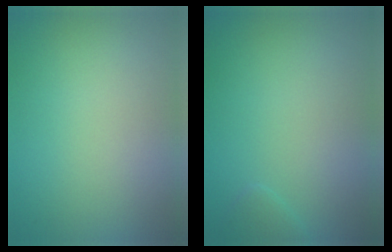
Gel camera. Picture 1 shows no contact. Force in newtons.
{"total": 0.8, "press": 0.8, "slide": 0.1}